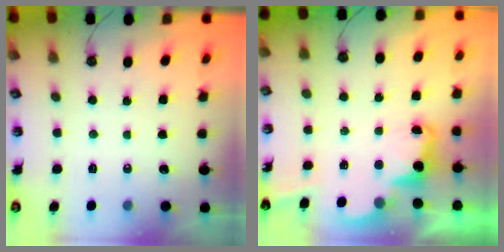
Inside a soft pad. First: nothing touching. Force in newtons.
{"total": 3.4, "press": 3.3, "slide": 0.6}